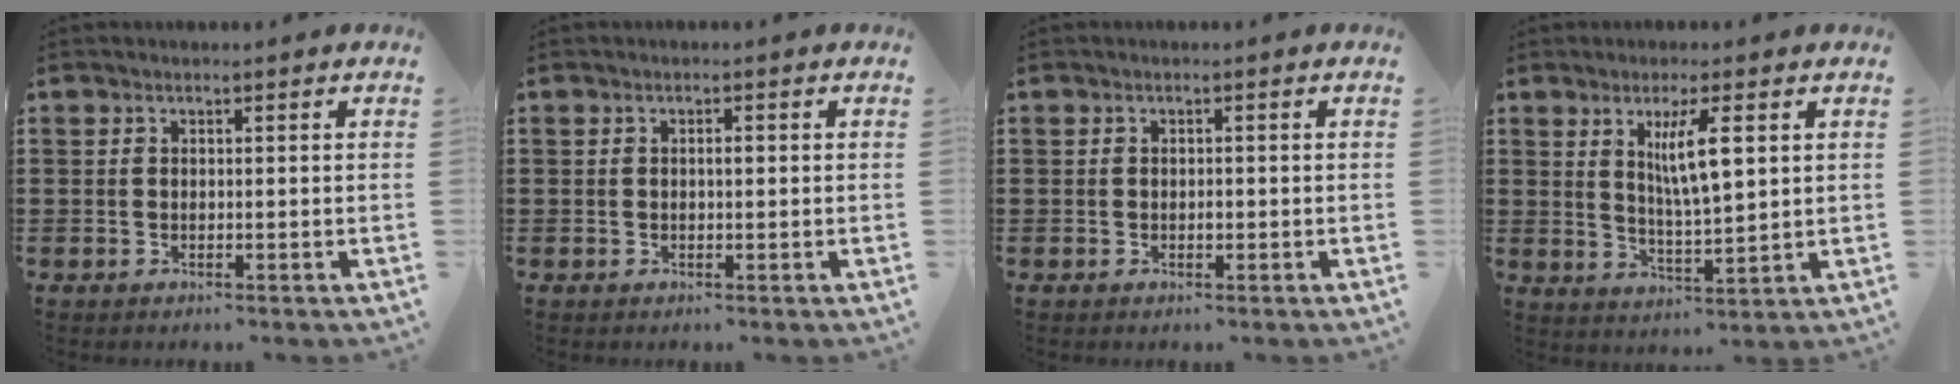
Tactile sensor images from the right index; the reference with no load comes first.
{"total": 1.1, "force": [0.1, 0.3, 1.0], "torque": [-0.019, 0.000, 0.001]}
{"total": 0.8, "force": [-0.2, 0.4, 0.7], "torque": [-0.014, 0.000, -0.004]}
{"total": 6.6, "force": [2.2, 1.4, 6.0], "torque": [-0.114, 0.002, 0.033]}